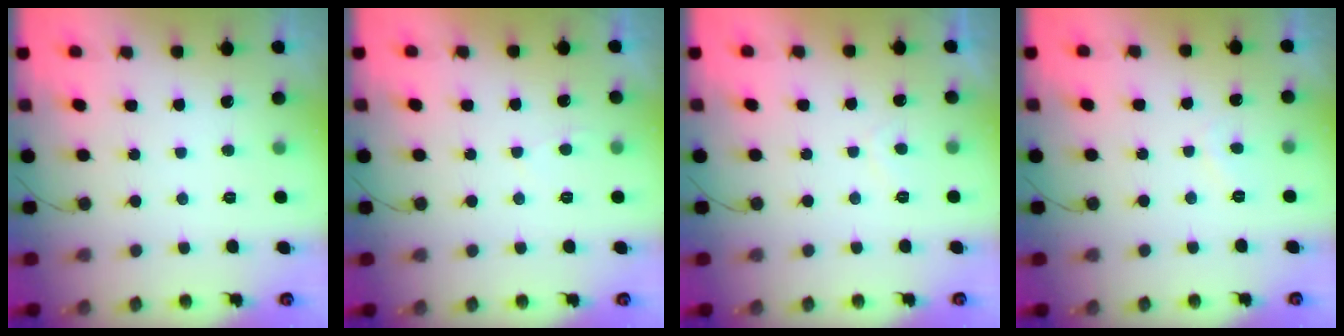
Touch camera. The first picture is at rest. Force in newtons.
{"total": 2.0, "press": 1.9, "slide": 0.3}
{"total": 0.9, "press": 0.7, "slide": 0.6}
{"total": 1.4, "press": 1.3, "slide": 0.5}